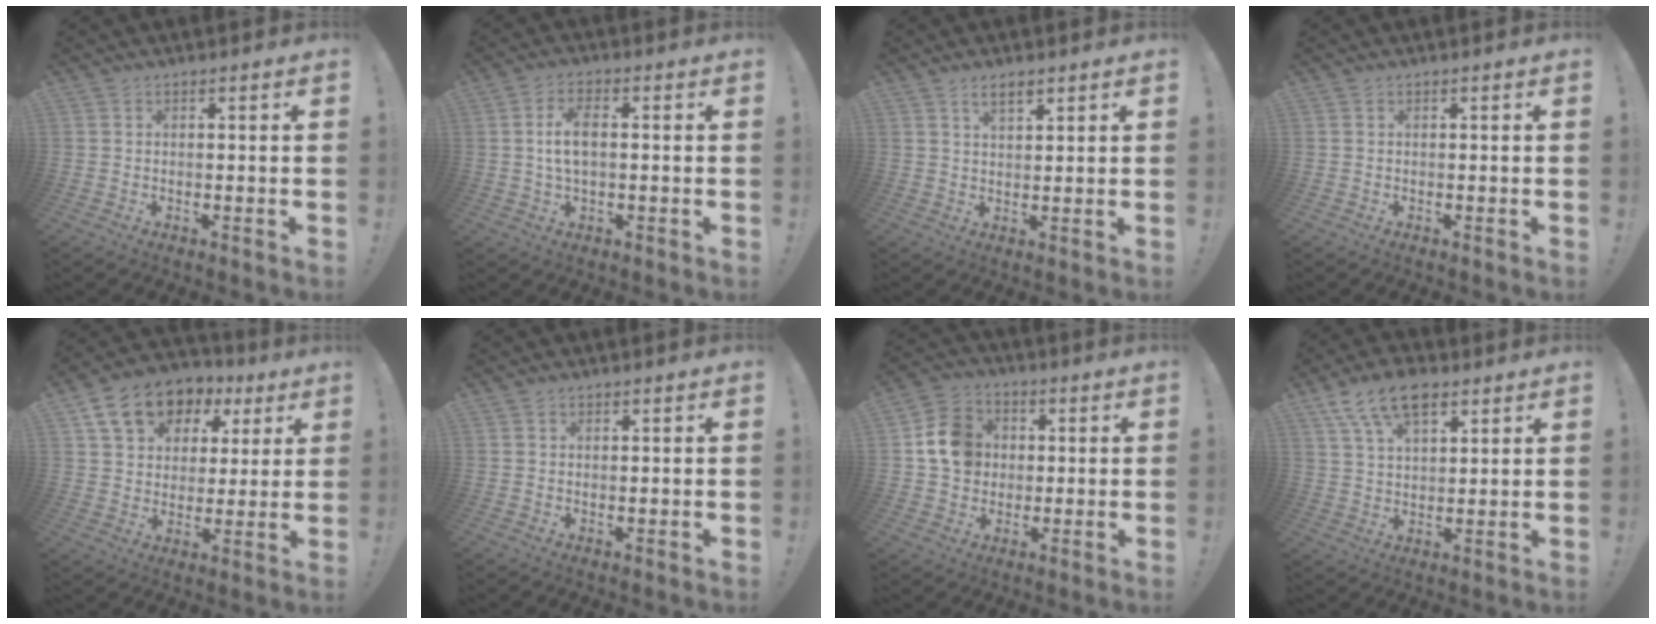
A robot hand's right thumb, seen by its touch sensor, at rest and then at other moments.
{"total": 6.9, "force": [0.4, 3.5, 6.0], "torque": [-0.105, 0.007, 0.007]}
{"total": 3.9, "force": [2.5, 1.5, 2.5], "torque": [-0.032, -0.015, 0.041]}
{"total": 0.0}
{"total": 14.6, "force": [7.6, 10.5, 6.7], "torque": [-0.111, -0.029, 0.146]}
{"total": 0.7, "force": [0.7, 0.3, 0.1], "torque": [0.007, -0.004, 0.012]}
{"total": 11.7, "force": [1.6, 10.4, 5.1], "torque": [-0.071, 0.007, 0.036]}
{"total": 11.9, "force": [7.0, 6.2, 7.4], "torque": [-0.129, -0.018, 0.131]}